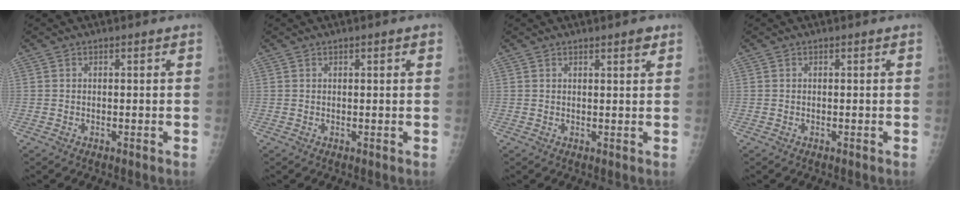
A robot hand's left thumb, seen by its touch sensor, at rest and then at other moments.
{"total": 1.8, "force": [0.8, 0.4, 1.5], "torque": [-0.021, 0.001, 0.010]}
{"total": 2.1, "force": [1.4, 0.4, 1.5], "torque": [-0.018, -0.008, 0.019]}
{"total": 0.0}